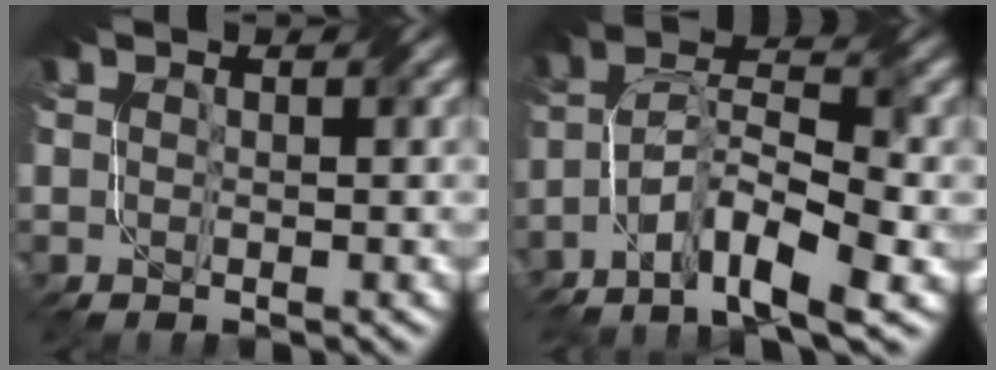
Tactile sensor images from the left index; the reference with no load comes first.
{"total": 10.1, "force": [-6.0, 3.4, 7.4], "torque": [-0.135, 0.005, -0.115]}